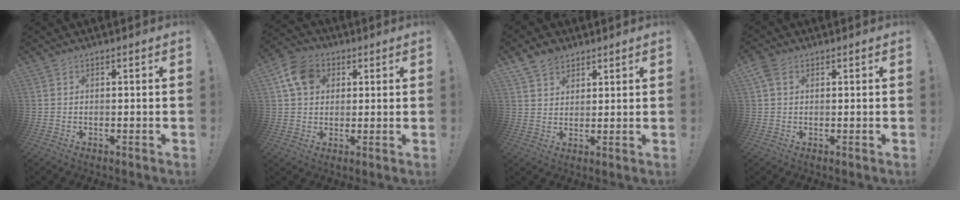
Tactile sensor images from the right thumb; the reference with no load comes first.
{"total": 10.4, "force": [3.7, 8.1, 5.4], "torque": [-0.093, 0.003, 0.078]}
{"total": 6.4, "force": [4.6, 4.2, 1.6], "torque": [-0.028, -0.021, 0.089]}
{"total": 3.3, "force": [1.5, 2.1, 2.0], "torque": [-0.036, 0.001, 0.029]}